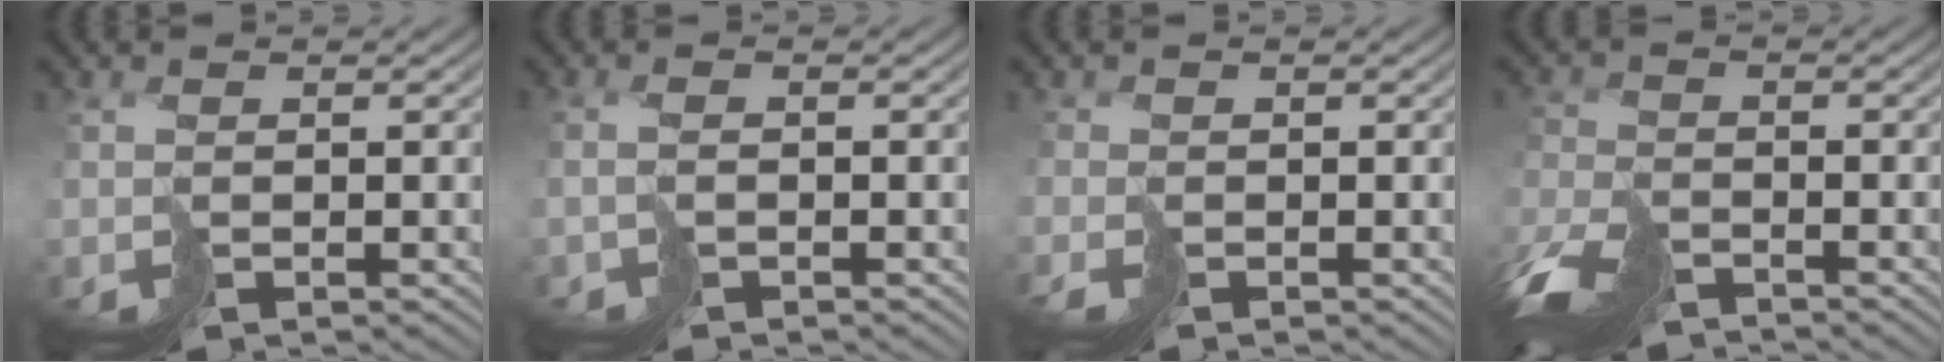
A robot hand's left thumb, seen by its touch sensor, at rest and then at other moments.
{"total": 0.9, "force": [-0.6, 0.2, 0.5], "torque": [-0.007, 0.003, -0.019]}
{"total": 1.3, "force": [-1.1, 0.6, 0.2], "torque": [-0.005, -0.006, -0.025]}
{"total": 7.6, "force": [-6.0, 3.1, 3.6], "torque": [-0.089, -0.021, -0.123]}